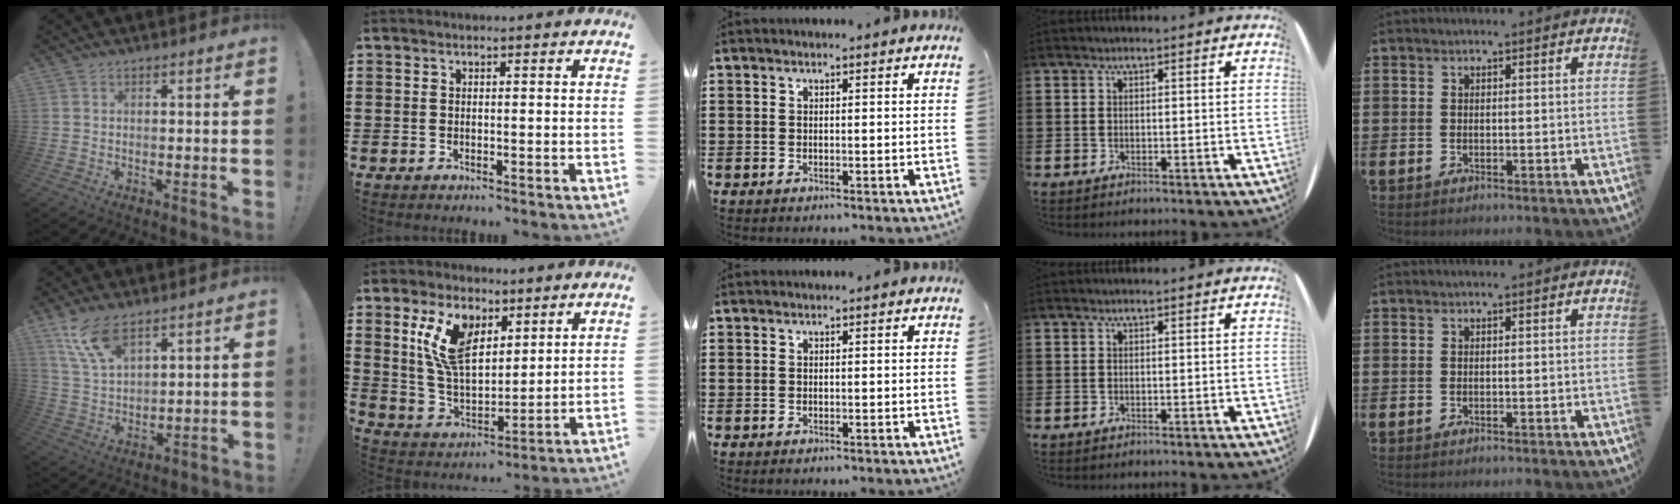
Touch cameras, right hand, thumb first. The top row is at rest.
{"thumb": {"total": 11.1, "force": [8.0, 3.9, 6.6], "torque": [-0.128, -0.036, 0.151]}, "index": {"total": 10.2, "force": [4.8, 5.2, 7.3], "torque": [-0.165, 0.007, 0.088]}}